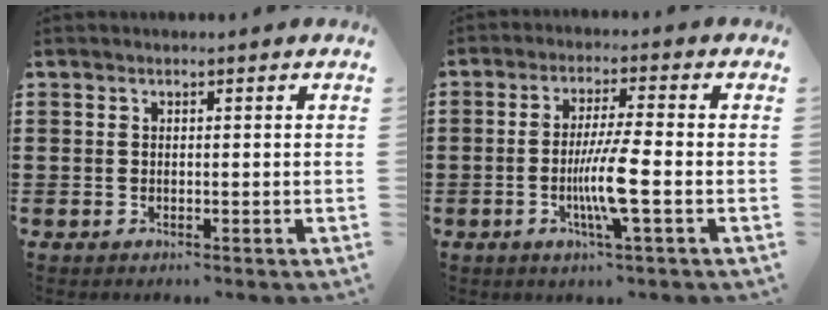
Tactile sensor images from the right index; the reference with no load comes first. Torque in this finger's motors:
{"motor_torque": [2.14, 0.00, 0.84, 0.18]}